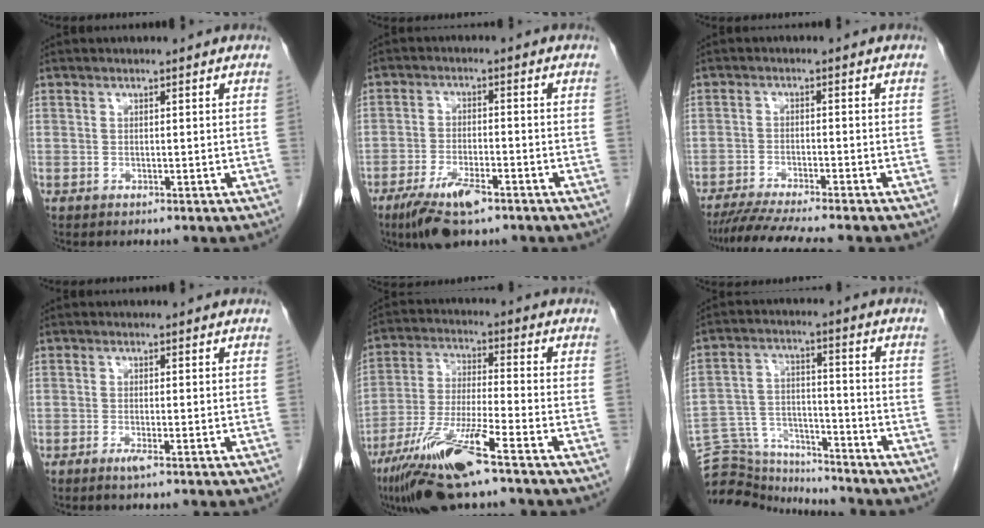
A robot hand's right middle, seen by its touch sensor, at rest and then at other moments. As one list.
[{"total": 8.1, "force": [-5.2, 2.0, 5.8], "torque": [-0.115, -0.013, -0.089]}, {"total": 9.3, "force": [-8.1, -0.5, 4.6], "torque": [-0.068, -0.025, -0.130]}, {"total": 1.6, "force": [-1.0, -0.1, 1.2], "torque": [-0.026, -0.004, -0.020]}, {"total": 13.7, "force": [-8.3, 0.8, 10.9], "torque": [-0.219, -0.032, -0.153]}, {"total": 12.9, "force": [-12.8, 1.7, 0.9], "torque": [-0.021, 0.036, -0.213]}]